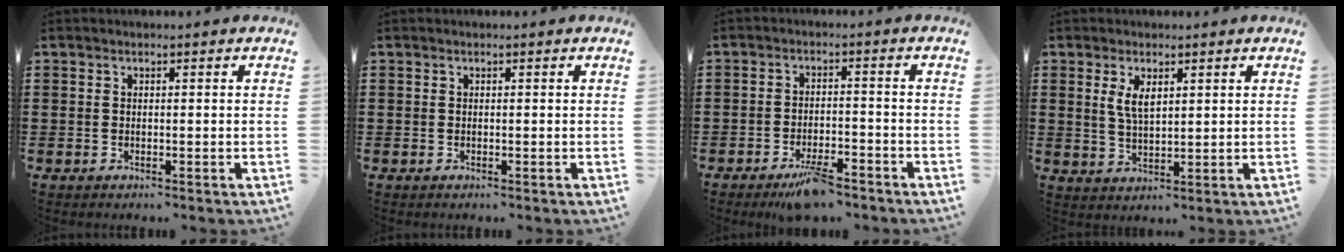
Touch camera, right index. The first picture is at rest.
{"total": 0.0}
{"total": 5.2, "force": [-4.3, 1.0, 2.8], "torque": [-0.050, 0.002, -0.079]}
{"total": 3.5, "force": [1.5, 1.4, 2.8], "torque": [-0.060, 0.004, 0.027]}